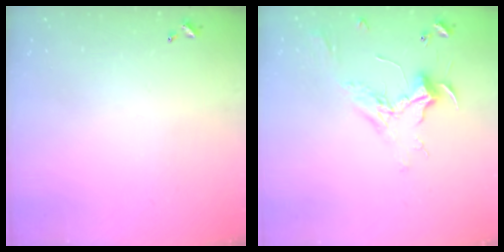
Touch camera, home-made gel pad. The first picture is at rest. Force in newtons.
{"total": 2.4, "press": 2.3, "slide": 0.9}